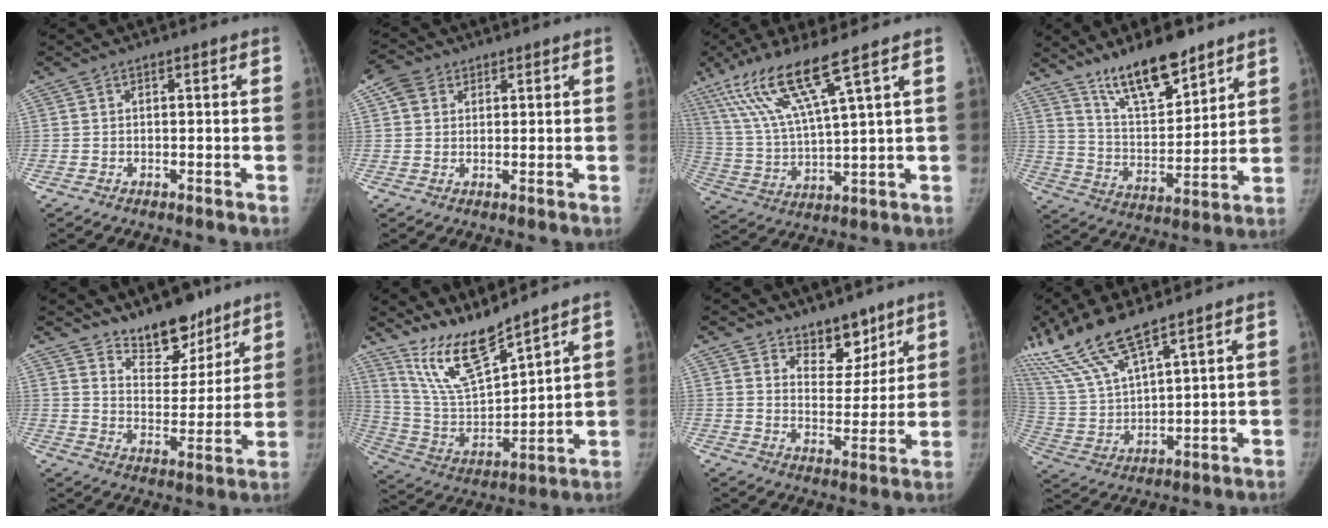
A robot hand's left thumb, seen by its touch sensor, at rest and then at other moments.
{"total": 4.5, "force": [2.2, 3.4, 1.8], "torque": [-0.028, 0.004, 0.042]}
{"total": 14.3, "force": [8.6, 0.8, 11.4], "torque": [-0.246, -0.035, 0.175]}
{"total": 14.8, "force": [11.2, 4.7, 8.6], "torque": [-0.117, -0.075, 0.205]}
{"total": 11.8, "force": [9.5, 5.4, 4.6], "torque": [-0.031, -0.074, 0.161]}
{"total": 13.2, "force": [11.1, 2.1, 6.7], "torque": [-0.114, -0.074, 0.229]}
{"total": 8.3, "force": [6.4, 4.5, 2.9], "torque": [-0.004, -0.048, 0.108]}
{"total": 15.0, "force": [11.4, 3.3, 9.2], "torque": [-0.198, -0.044, 0.240]}